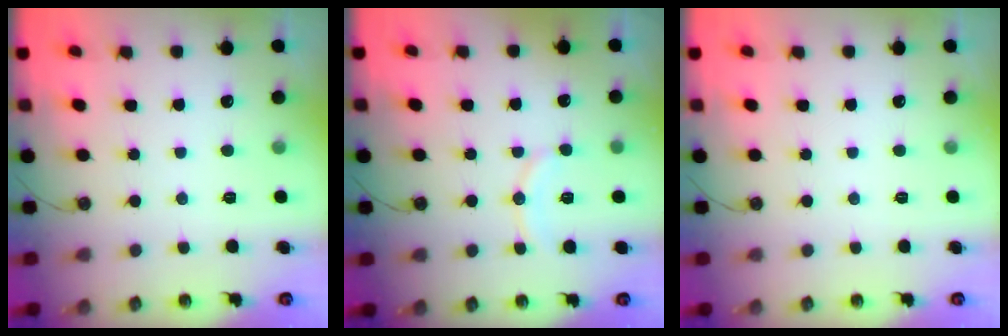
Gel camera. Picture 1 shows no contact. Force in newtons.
{"total": 8.3, "press": 8.2, "slide": 1.1}
{"total": 0.0}